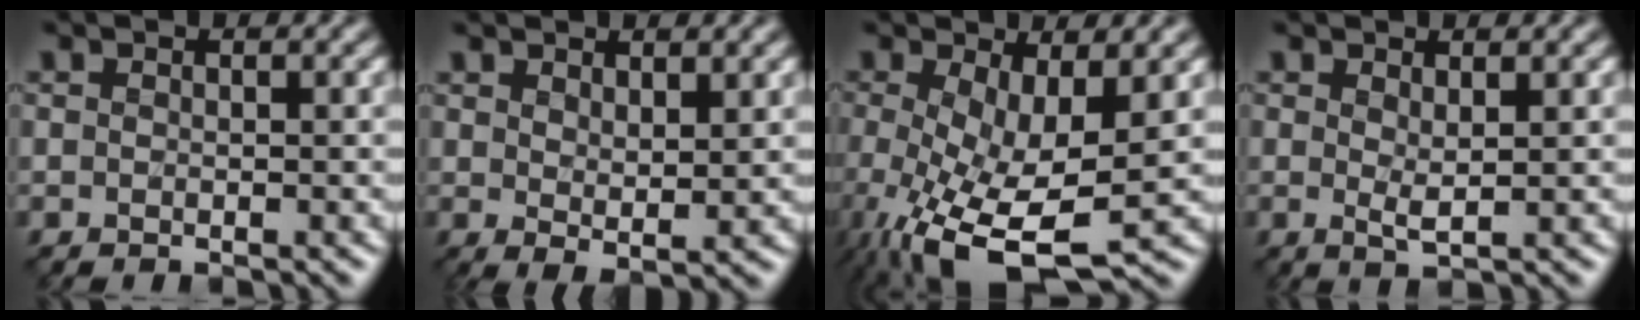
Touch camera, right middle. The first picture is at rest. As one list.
[{"total": 2.6, "force": [1.4, 0.8, 2.0], "torque": [-0.039, -0.007, 0.030]}, {"total": 9.4, "force": [-2.7, 3.6, 8.3], "torque": [-0.169, -0.026, -0.039]}, {"total": 1.2, "force": [0.5, 0.2, 1.1], "torque": [-0.021, -0.004, 0.011]}]